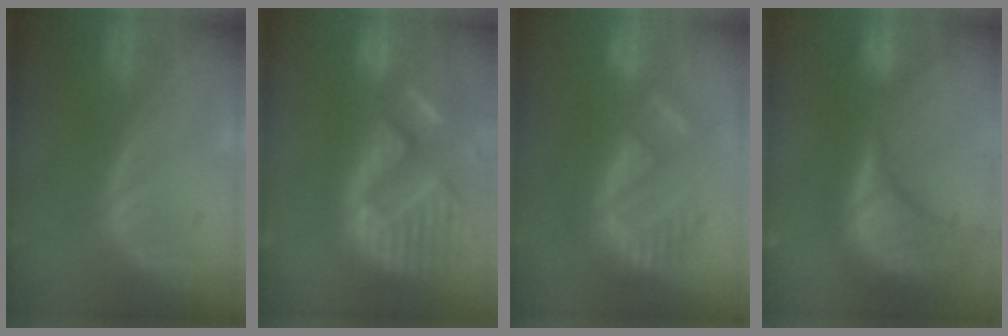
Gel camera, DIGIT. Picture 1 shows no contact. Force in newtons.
{"total": 14.9, "press": 12.4, "slide": 8.2}
{"total": 9.5, "press": 8.1, "slide": 4.8}
{"total": 15.2, "press": 12.2, "slide": 9.1}